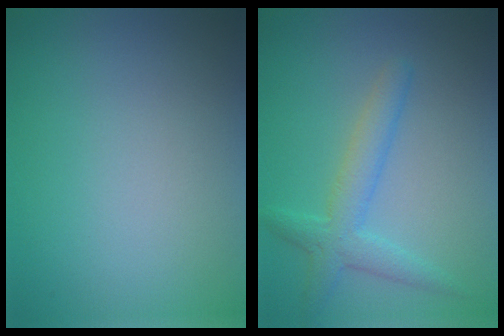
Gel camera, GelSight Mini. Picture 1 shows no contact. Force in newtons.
{"total": 2.1, "press": 2.1, "slide": 0.1}